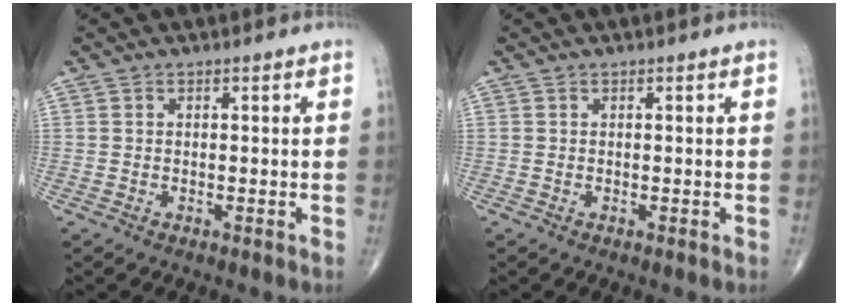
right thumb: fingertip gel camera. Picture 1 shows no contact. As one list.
[{"total": 0.0}]